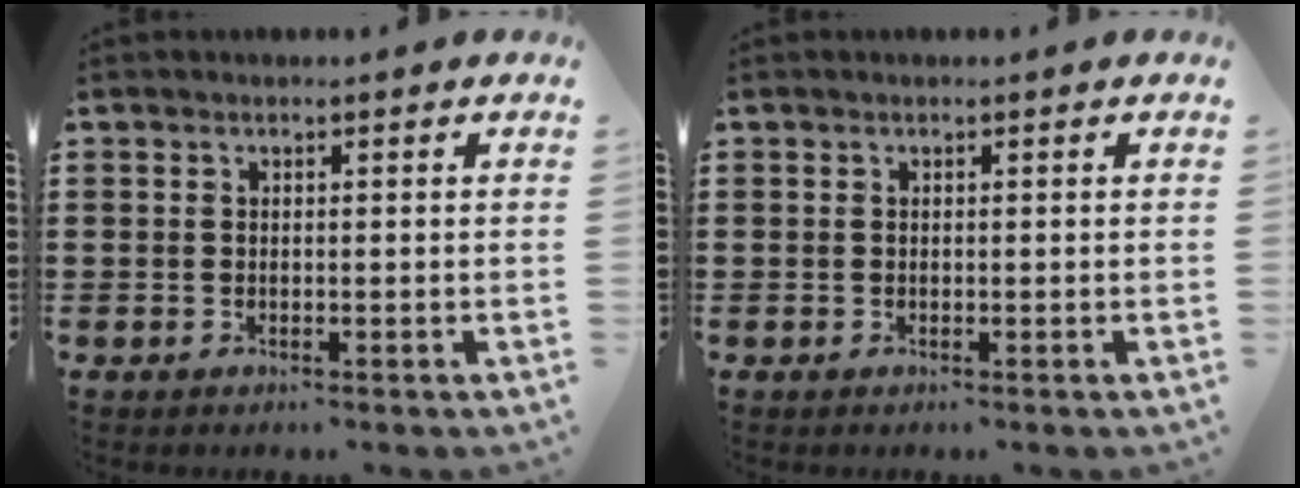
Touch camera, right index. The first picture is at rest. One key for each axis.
{"total": 0.0}